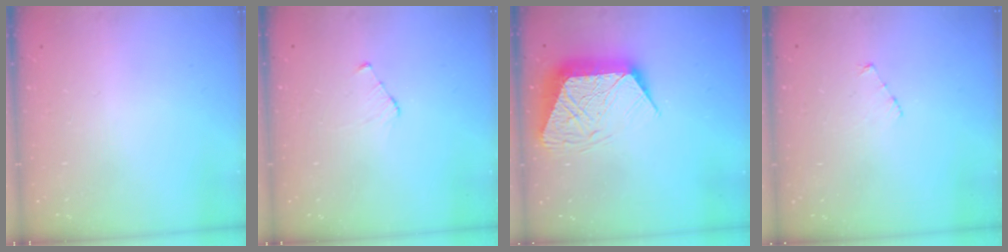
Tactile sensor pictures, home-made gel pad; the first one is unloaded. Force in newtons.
{"total": 3.8, "press": 3.8, "slide": 0.3}
{"total": 12.5, "press": 12.4, "slide": 1.0}
{"total": 2.6, "press": 2.6, "slide": 0.3}